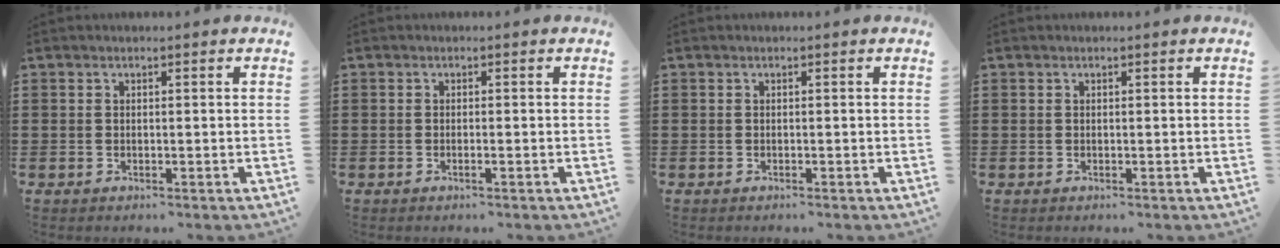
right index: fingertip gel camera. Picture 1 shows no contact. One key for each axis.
{"total": 0.6, "fx": -0.4, "fy": 0.0, "fz": 0.4, "tx": -0.008, "ty": -0.001, "tz": -0.008}
{"total": 0.0}
{"total": 0.0}